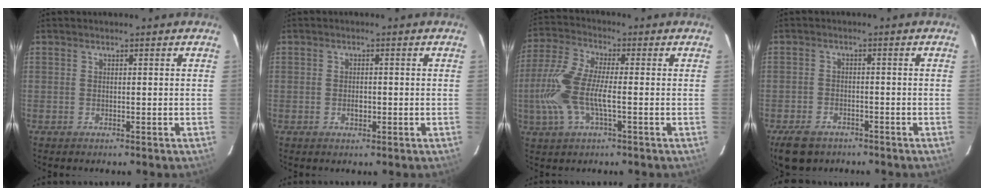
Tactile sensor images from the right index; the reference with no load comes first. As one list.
[{"total": 1.8, "force": [-0.5, 1.3, 1.2], "torque": [-0.020, 0.001, -0.007]}, {"total": 12.2, "force": [-2.1, 3.8, 11.4], "torque": [-0.259, 0.003, -0.046]}, {"total": 7.5, "force": [-5.3, 4.3, 3.1], "torque": [-0.085, -0.001, -0.088]}]